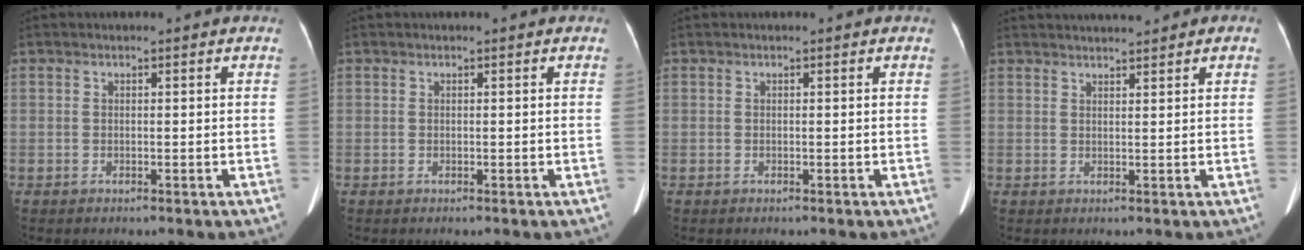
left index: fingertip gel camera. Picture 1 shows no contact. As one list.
[{"total": 0.0}, {"total": 0.0}, {"total": 4.4, "force": [4.0, 0.5, 1.8], "torque": [-0.022, 0.024, 0.060]}]